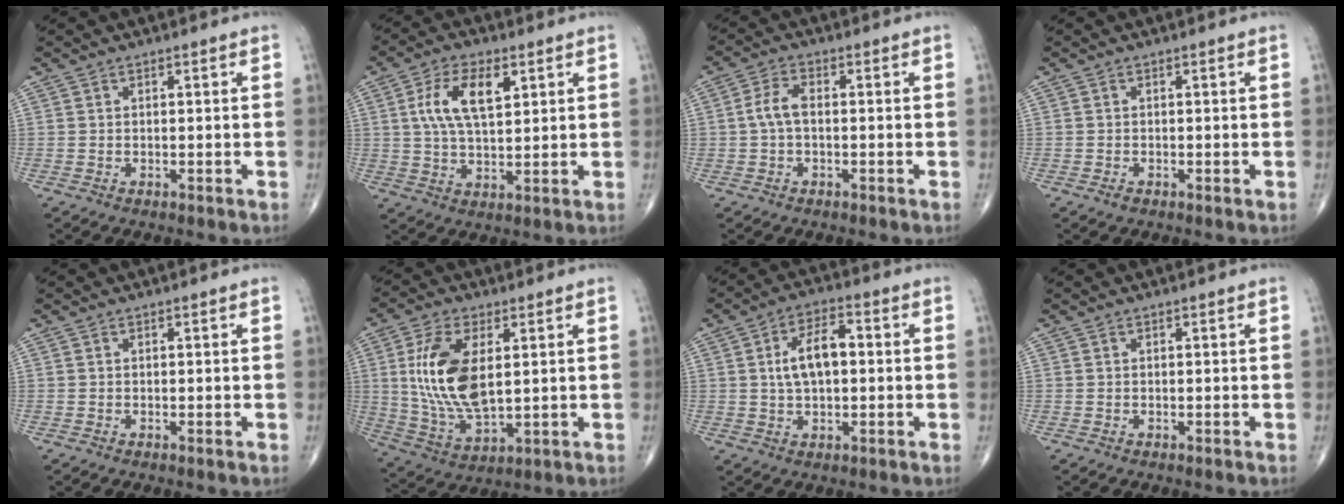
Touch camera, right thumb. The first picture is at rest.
{"total": 10.2, "force": [3.3, 4.8, 8.3], "torque": [-0.154, -0.004, 0.060]}
{"total": 4.2, "force": [-0.1, 2.3, 3.5], "torque": [-0.076, 0.014, -0.006]}
{"total": 0.7, "force": [-0.4, 0.3, 0.5], "torque": [-0.010, -0.002, -0.010]}
{"total": 0.0}
{"total": 15.1, "force": [2.8, 7.5, 12.9], "torque": [-0.254, -0.016, 0.062]}
{"total": 8.6, "force": [0.8, 4.5, 7.3], "torque": [-0.125, 0.016, 0.010]}
{"total": 0.0}